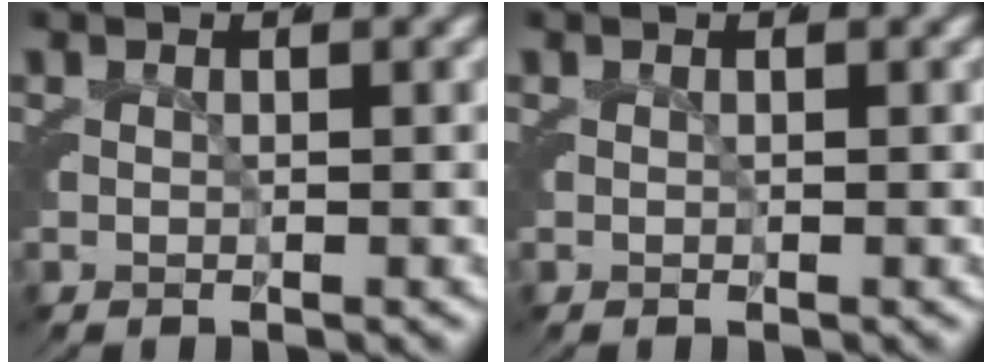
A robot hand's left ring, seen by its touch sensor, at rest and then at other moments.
{"total": 0.0}